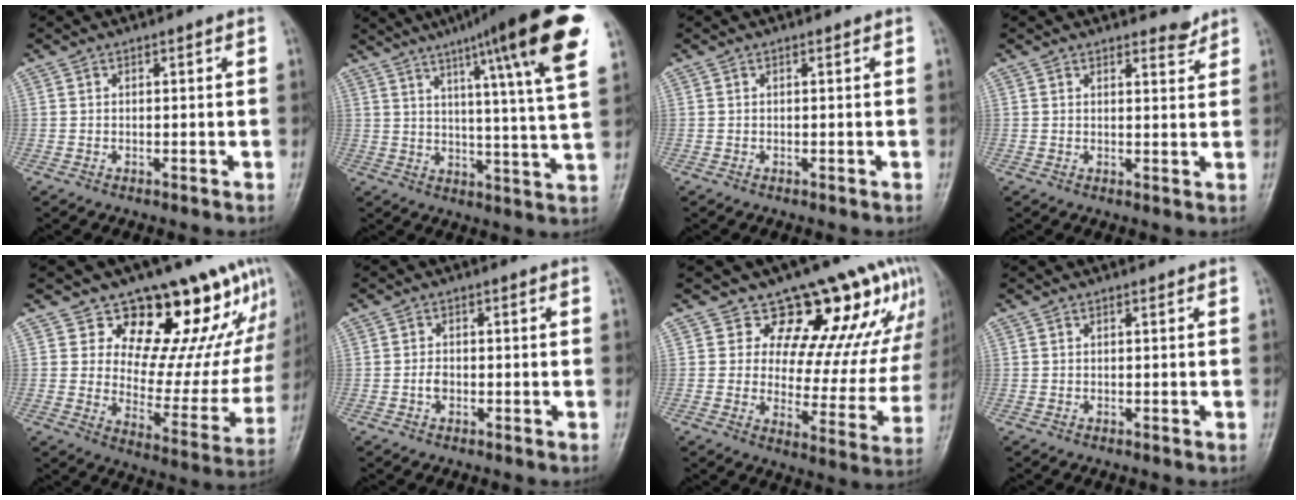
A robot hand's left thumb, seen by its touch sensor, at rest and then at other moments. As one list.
[{"total": 21.8, "force": [11.7, 1.9, 18.3], "torque": [-0.253, -0.029, 0.155]}, {"total": 0.0}, {"total": 2.5, "force": [2.2, 0.8, 0.6], "torque": [0.006, -0.018, 0.029]}, {"total": 20.2, "force": [13.5, 9.3, 11.9], "torque": [-0.086, -0.088, 0.192]}, {"total": 1.8, "force": [-0.6, 1.2, 1.2], "torque": [-0.018, 0.008, -0.012]}, {"total": 17.1, "force": [11.6, 8.2, 9.6], "torque": [-0.055, -0.072, 0.143]}, {"total": 0.0}]